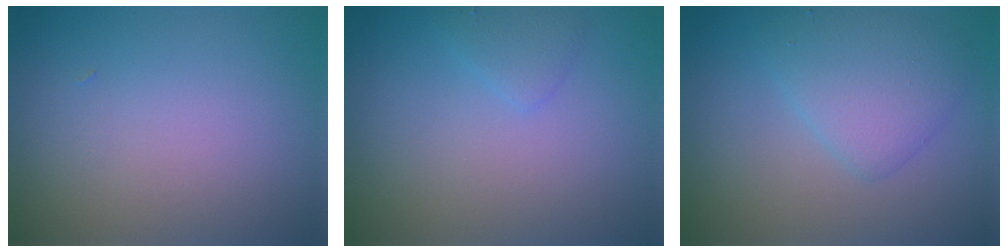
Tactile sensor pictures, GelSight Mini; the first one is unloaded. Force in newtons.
{"total": 1.3, "press": 1.3, "slide": 0.1}
{"total": 3.6, "press": 3.6, "slide": 0.2}